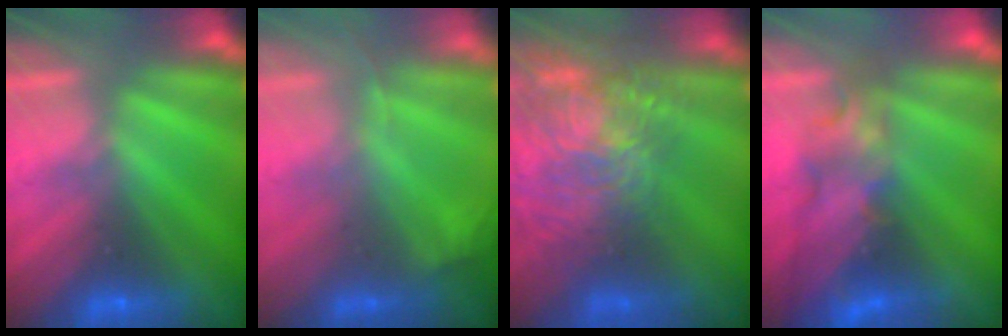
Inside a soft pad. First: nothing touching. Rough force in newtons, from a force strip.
{"total": 1.1}
{"total": 7.6}
{"total": 3.7}